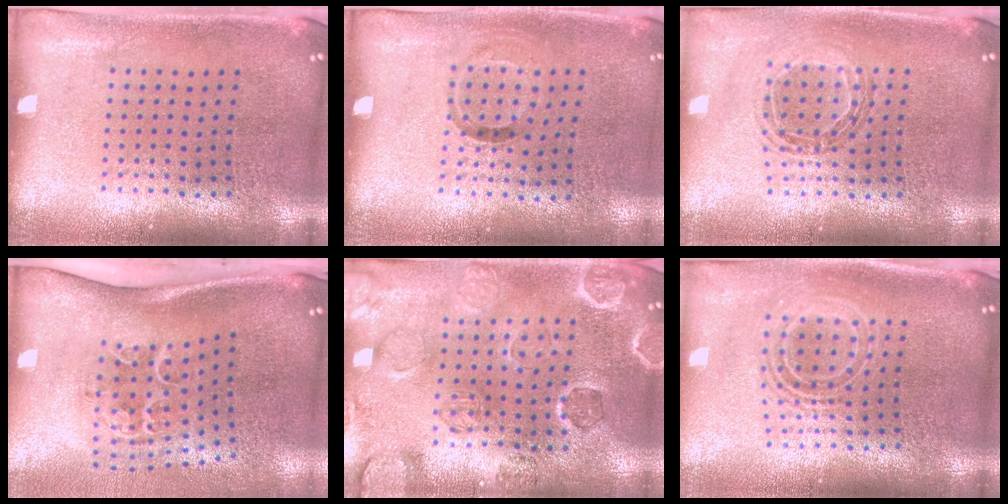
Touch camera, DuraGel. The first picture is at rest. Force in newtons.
{"total": 0.9, "press": 0.6, "slide": 0.7}
{"total": 0.9, "press": 0.9, "slide": 0.2}
{"total": 2.1, "press": 1.3, "slide": 1.6}
{"total": 1.0, "press": 0.9, "slide": 0.3}
{"total": 2.0, "press": 1.5, "slide": 1.4}